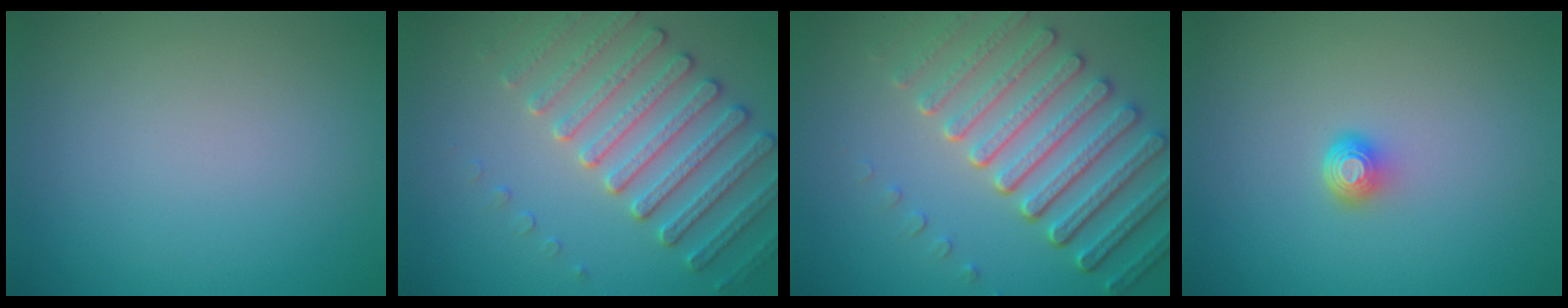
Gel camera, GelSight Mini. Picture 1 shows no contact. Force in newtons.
{"total": 4.7, "press": 4.6, "slide": 1.0}
{"total": 7.6, "press": 5.7, "slide": 5.0}
{"total": 1.6, "press": 1.1, "slide": 1.1}